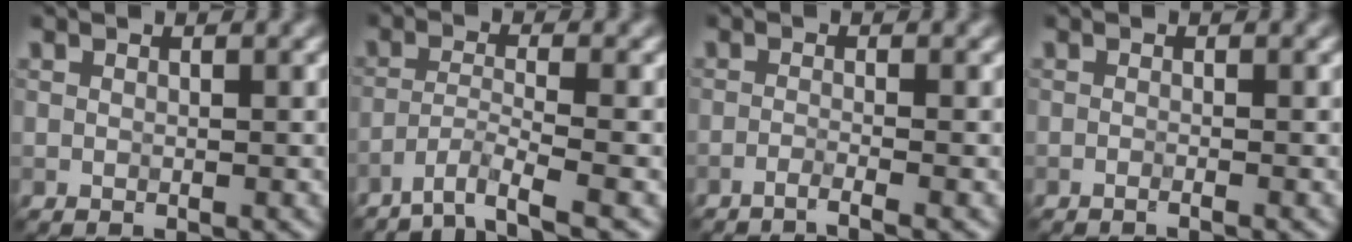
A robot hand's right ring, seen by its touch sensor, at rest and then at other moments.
{"total": 3.6, "force": [-2.7, 0.3, 2.4], "torque": [-0.044, 0.002, -0.061]}
{"total": 1.7, "force": [-1.2, 0.2, 1.2], "torque": [-0.012, 0.001, -0.036]}
{"total": 0.8, "force": [-0.6, 0.1, 0.6], "torque": [-0.009, -0.004, -0.017]}